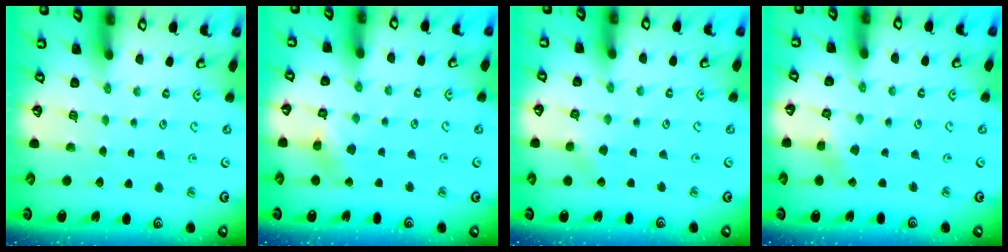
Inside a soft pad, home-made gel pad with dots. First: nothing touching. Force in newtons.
{"total": 5.6, "press": 5.6, "slide": 0.5}
{"total": 2.9, "press": 2.9, "slide": 0.4}
{"total": 2.2, "press": 2.2, "slide": 0.3}